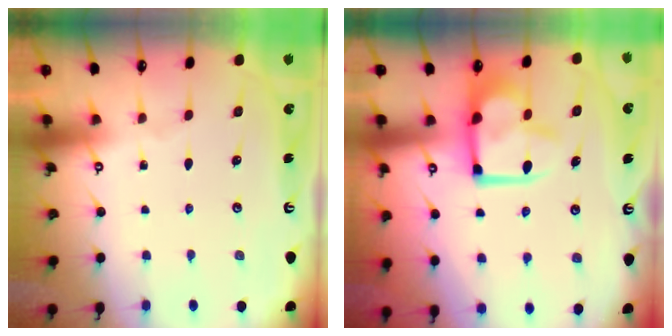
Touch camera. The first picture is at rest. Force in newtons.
{"total": 12.2, "press": 12.1, "slide": 1.3}